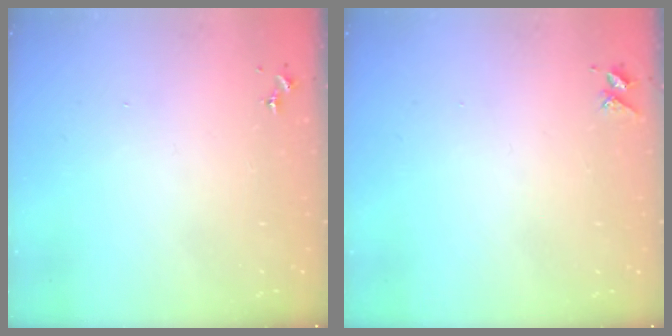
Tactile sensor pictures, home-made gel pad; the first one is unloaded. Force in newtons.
{"total": 3.8, "press": 3.8, "slide": 0.4}